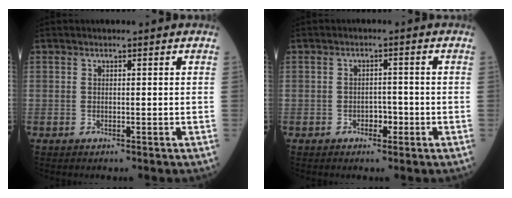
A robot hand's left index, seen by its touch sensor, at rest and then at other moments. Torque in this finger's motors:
{"motor_torque": [-0.36, 0.12, -0.05, -0.01]}